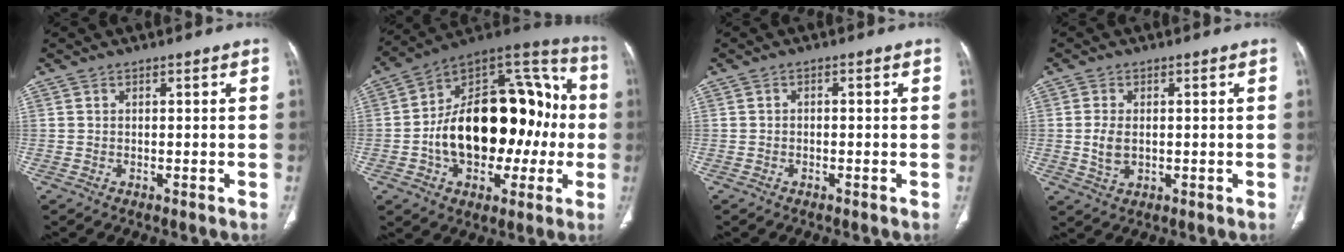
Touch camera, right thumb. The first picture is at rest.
{"total": 29.0, "force": [-2.3, 17.4, 23.1], "torque": [-0.335, 0.050, -0.027]}
{"total": 0.6, "force": [-0.2, 0.4, 0.4], "torque": [-0.005, 0.003, -0.008]}
{"total": 4.3, "force": [0.0, 2.8, 3.3], "torque": [-0.067, -0.005, 0.004]}